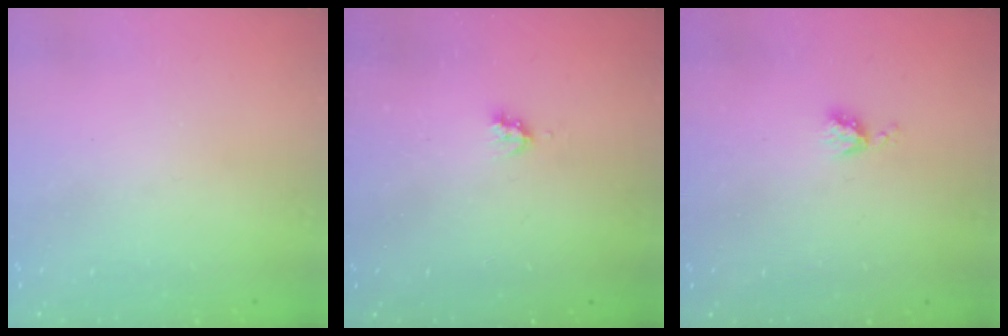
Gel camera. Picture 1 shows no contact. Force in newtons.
{"total": 2.6, "press": 2.6, "slide": 0.4}
{"total": 4.0, "press": 4.0, "slide": 0.5}